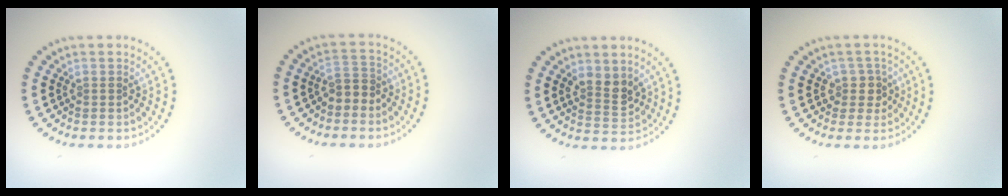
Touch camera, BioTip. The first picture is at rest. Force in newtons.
{"total": 1.8, "press": 1.6, "slide": 0.9}
{"total": 2.6, "press": 2.4, "slide": 0.9}
{"total": 1.9, "press": 1.6, "slide": 1.2}